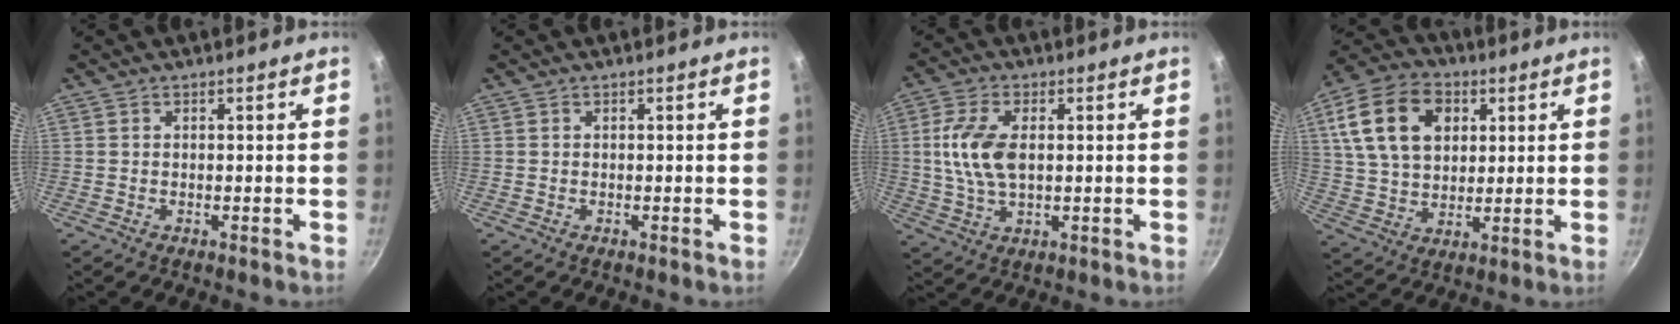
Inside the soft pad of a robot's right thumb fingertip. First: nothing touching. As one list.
[{"total": 0.0}, {"total": 9.8, "force": [1.1, 5.3, 8.2], "torque": [-0.164, 0.004, 0.020]}, {"total": 16.8, "force": [5.4, 11.6, 10.9], "torque": [-0.181, 0.003, 0.093]}]